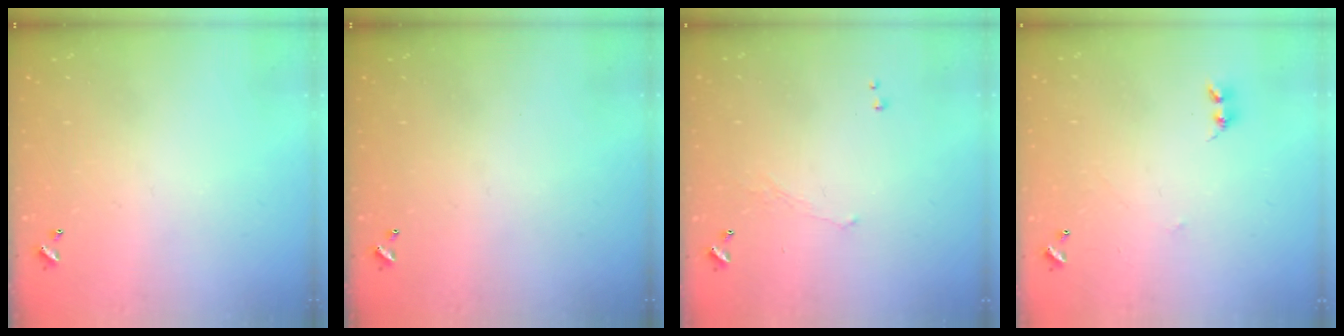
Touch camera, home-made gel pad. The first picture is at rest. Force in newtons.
{"total": 0.0}
{"total": 1.1, "press": 1.0, "slide": 0.6}
{"total": 2.5, "press": 2.4, "slide": 0.4}